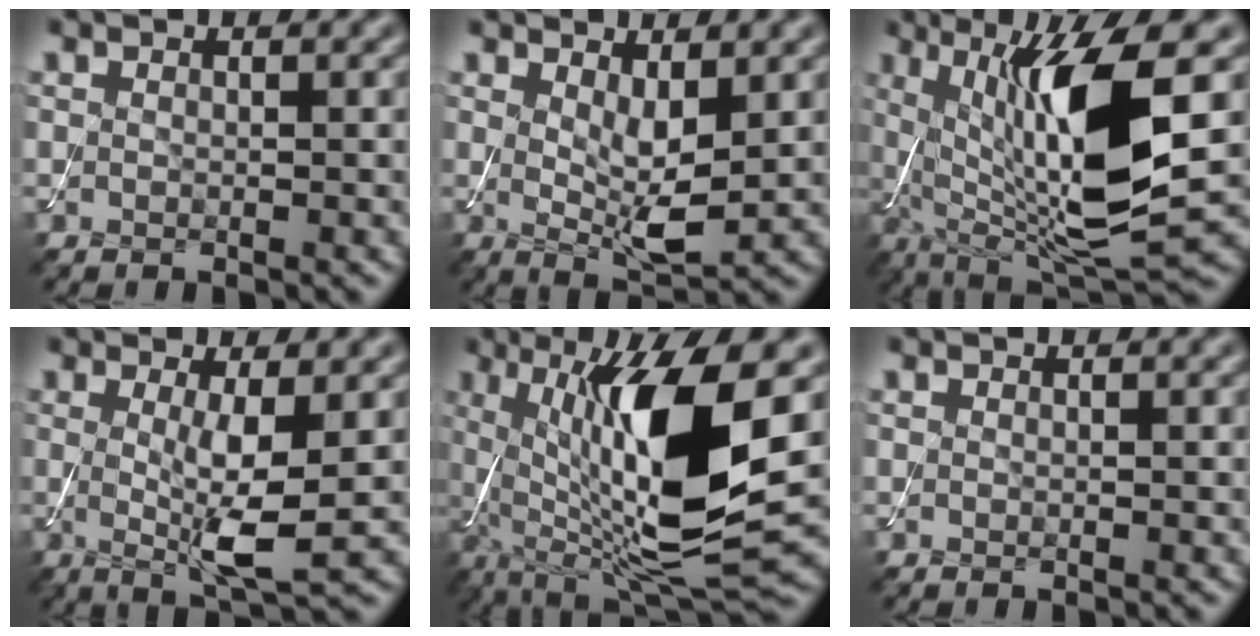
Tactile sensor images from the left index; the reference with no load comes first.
{"total": 3.7, "force": [0.8, 1.1, 3.4], "torque": [-0.066, -0.013, 0.019]}
{"total": 11.9, "force": [1.3, 2.8, 11.5], "torque": [-0.191, -0.009, 0.032]}
{"total": 5.0, "force": [0.0, 0.9, 4.9], "torque": [-0.089, -0.015, 0.004]}
{"total": 13.2, "force": [1.5, 3.5, 12.6], "torque": [-0.220, -0.016, 0.036]}
{"total": 0.0}